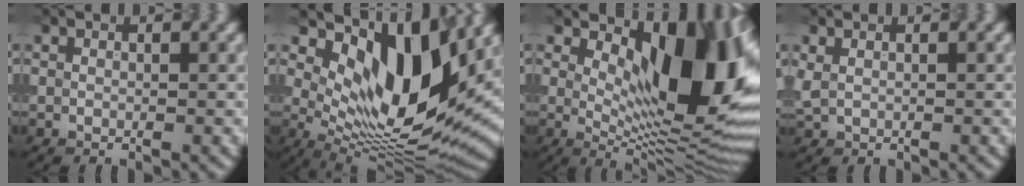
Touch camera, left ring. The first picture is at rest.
{"total": 11.6, "force": [4.8, 4.6, 9.5], "torque": [-0.146, -0.014, 0.094]}
{"total": 13.4, "force": [3.6, 6.0, 11.4], "torque": [-0.139, -0.004, 0.061]}
{"total": 1.0, "force": [0.6, 0.5, 0.6], "torque": [-0.013, 0.001, 0.015]}